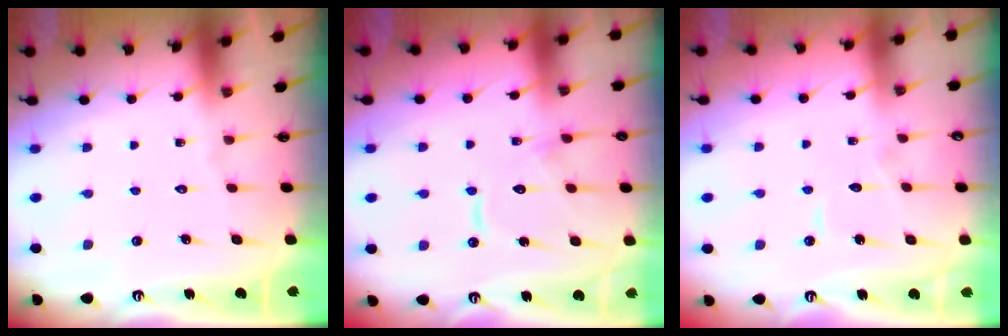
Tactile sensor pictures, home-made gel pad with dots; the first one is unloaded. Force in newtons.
{"total": 11.5, "press": 11.4, "slide": 1.0}
{"total": 3.4, "press": 3.4, "slide": 0.2}